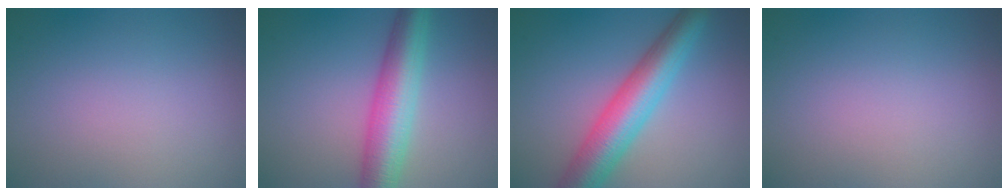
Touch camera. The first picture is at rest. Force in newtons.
{"total": 6.8, "press": 6.8, "slide": 0.1}
{"total": 7.0, "press": 7.0, "slide": 0.3}
{"total": 0.0}